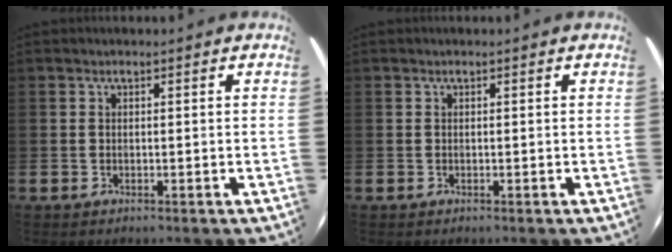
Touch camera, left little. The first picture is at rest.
{"total": 0.0}